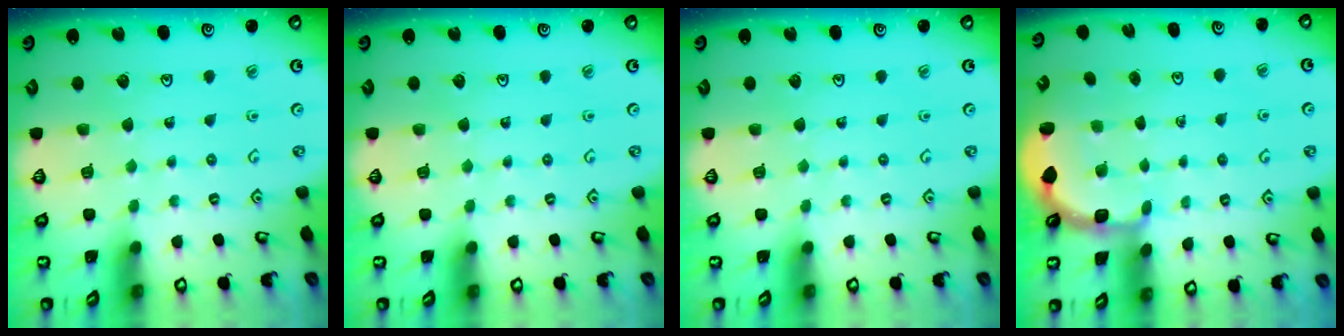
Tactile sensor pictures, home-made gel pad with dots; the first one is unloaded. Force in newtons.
{"total": 0.0}
{"total": 0.0}
{"total": 3.0, "press": 2.6, "slide": 1.5}